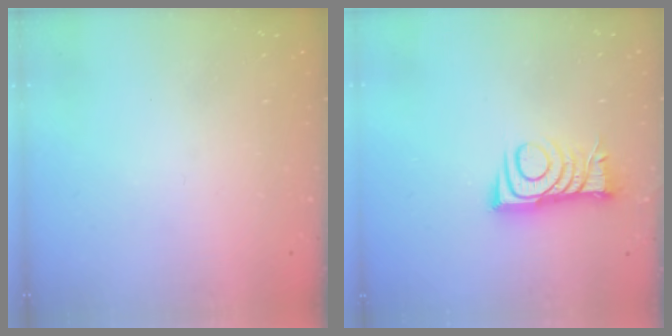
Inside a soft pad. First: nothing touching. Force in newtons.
{"total": 9.0, "press": 9.0, "slide": 0.1}